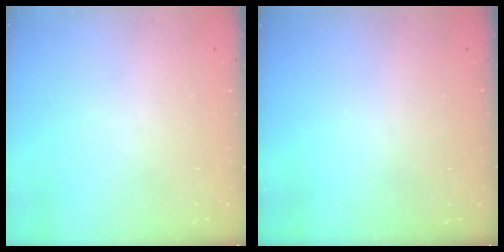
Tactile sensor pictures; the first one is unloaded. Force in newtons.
{"total": 0.0}